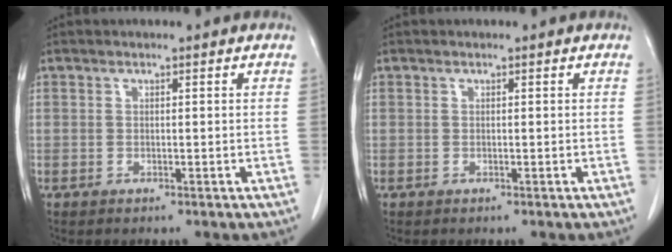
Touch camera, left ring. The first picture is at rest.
{"total": 0.0}